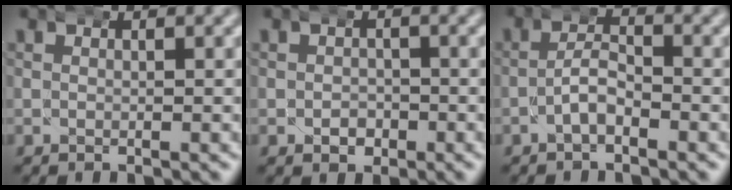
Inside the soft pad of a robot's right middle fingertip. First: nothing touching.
{"total": 1.7, "force": [-0.8, 1.3, 0.5], "torque": [-0.010, -0.005, -0.009]}
{"total": 2.8, "force": [-2.1, 1.1, 1.5], "torque": [-0.022, 0.009, -0.041]}